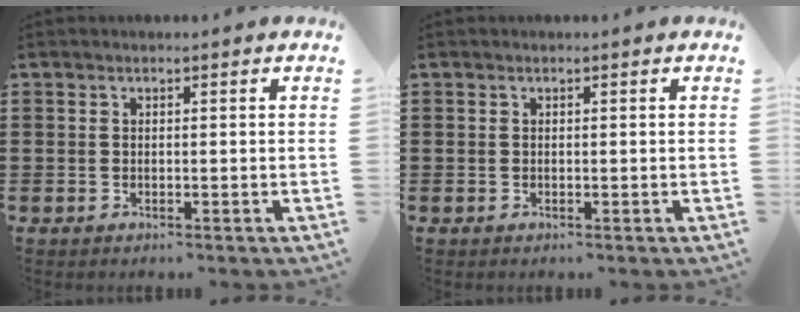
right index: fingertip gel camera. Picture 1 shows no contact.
{"total": 0.0}